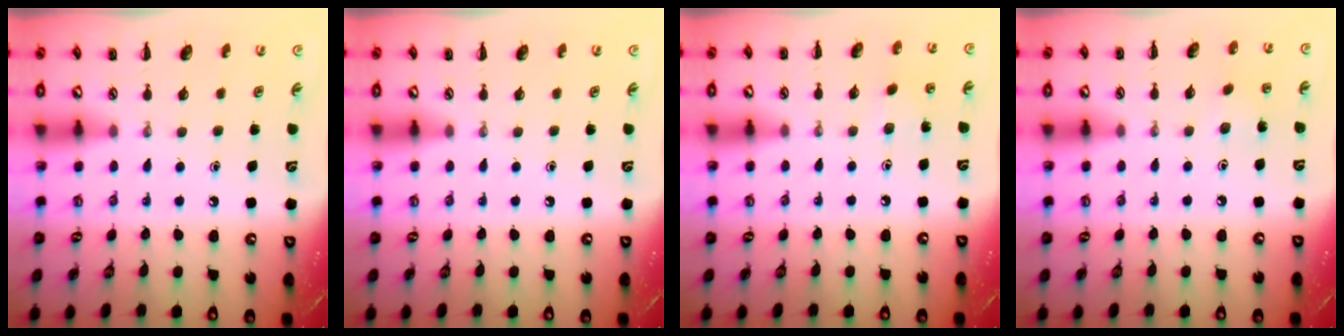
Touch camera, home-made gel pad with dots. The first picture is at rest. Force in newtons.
{"total": 0.0}
{"total": 1.9, "press": 1.8, "slide": 0.7}
{"total": 1.5, "press": 1.4, "slide": 0.7}